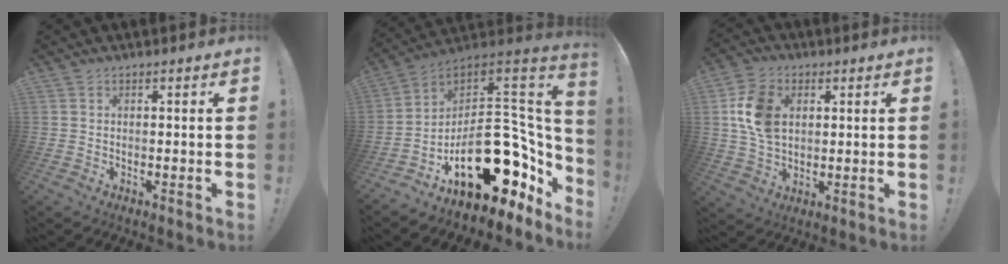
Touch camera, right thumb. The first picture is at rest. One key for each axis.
{"total": 26.5, "fx": -7.9, "fy": 15.6, "fz": 20.0, "tx": -0.278, "ty": 0.020, "tz": -0.090}
{"total": 13.1, "fx": 2.8, "fy": 9.5, "fz": 8.6, "tx": -0.159, "ty": 0.004, "tz": 0.054}